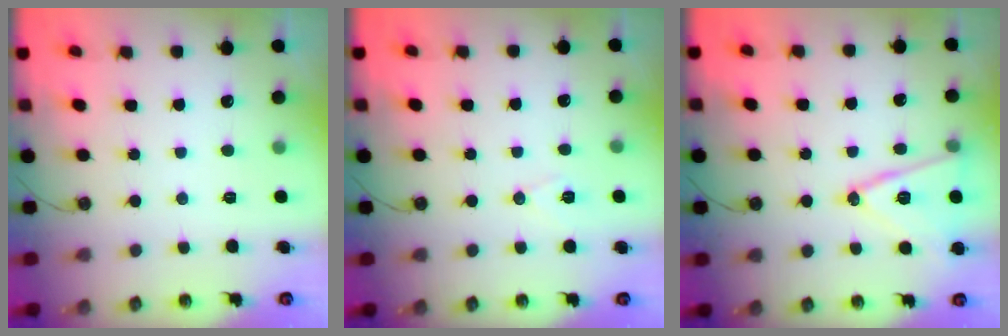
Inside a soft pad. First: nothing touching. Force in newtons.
{"total": 5.6, "press": 4.2, "slide": 3.8}
{"total": 14.9, "press": 14.6, "slide": 3.3}